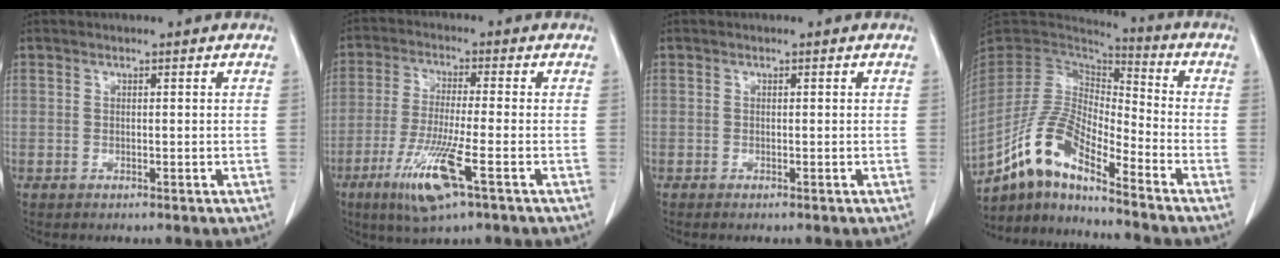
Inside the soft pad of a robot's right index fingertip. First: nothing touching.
{"total": 10.2, "force": [-4.8, 0.4, 9.0], "torque": [-0.181, -0.026, -0.088]}
{"total": 0.6, "force": [-0.4, 0.1, 0.4], "torque": [-0.008, -0.001, -0.008]}
{"total": 12.6, "force": [-9.7, 2.3, 7.7], "torque": [-0.166, 0.008, -0.184]}